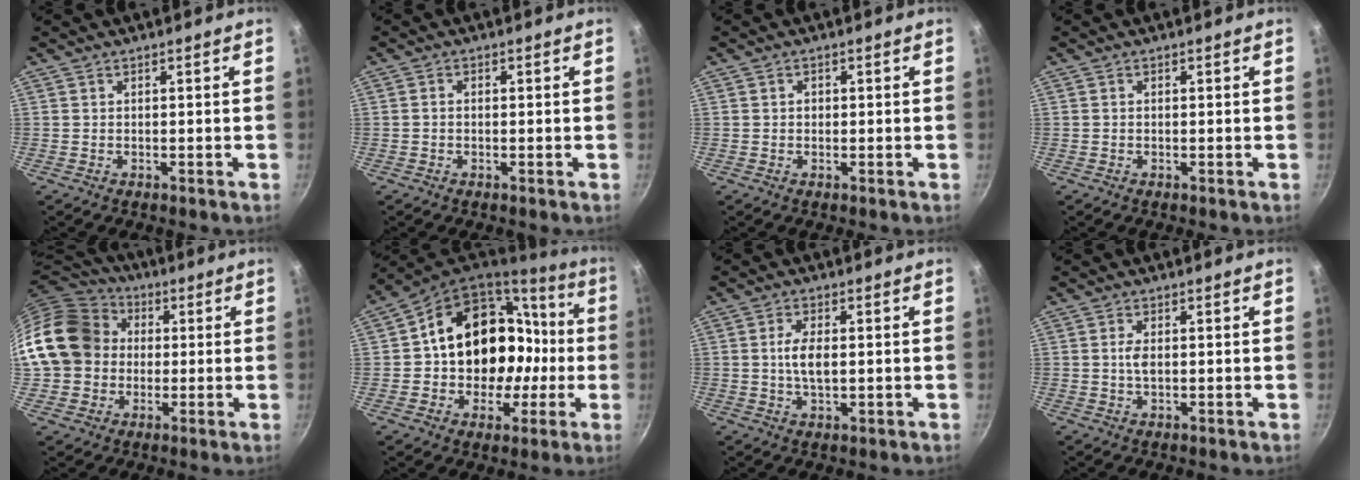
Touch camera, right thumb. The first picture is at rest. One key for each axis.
{"total": 1.1, "fx": -0.2, "fy": 0.8, "fz": 0.7, "tx": -0.012, "ty": 0.006, "tz": -0.003}
{"total": 1.1, "fx": 0.1, "fy": 1.0, "fz": 0.5, "tx": -0.005, "ty": 0.003, "tz": 0.001}
{"total": 0.0}
{"total": 18.1, "fx": 1.1, "fy": 15.5, "fz": 9.2, "tx": -0.157, "ty": 0.042, "tz": 0.014}
{"total": 22.5, "fx": 0.3, "fy": 17.3, "fz": 14.3, "tx": -0.191, "ty": 0.059, "tz": 0.020}
{"total": 5.2, "fx": 0.2, "fy": 2.6, "fz": 4.6, "tx": -0.088, "ty": 0.004, "tz": 0.002}
{"total": 4.8, "fx": 0.0, "fy": 2.6, "fz": 4.1, "tx": -0.076, "ty": 0.006, "tz": -0.003}